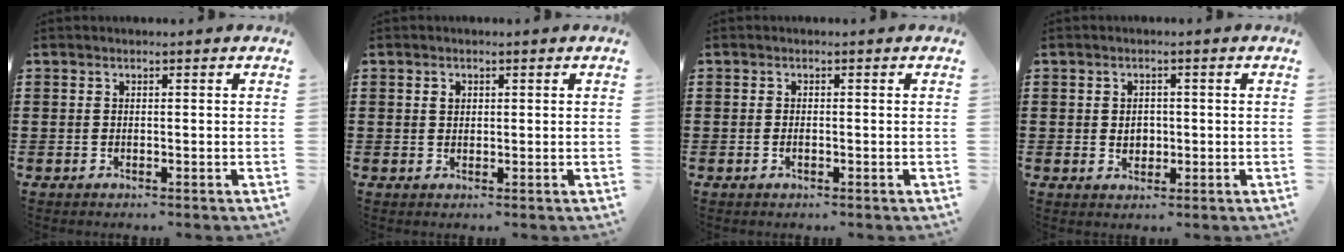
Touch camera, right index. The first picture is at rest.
{"total": 1.1, "force": [0.4, 0.9, 0.6], "torque": [-0.013, 0.005, 0.008]}
{"total": 0.8, "force": [-0.3, 0.3, 0.6], "torque": [-0.014, -0.004, -0.005]}
{"total": 2.2, "force": [0.0, 1.7, 1.3], "torque": [-0.021, 0.005, -0.003]}